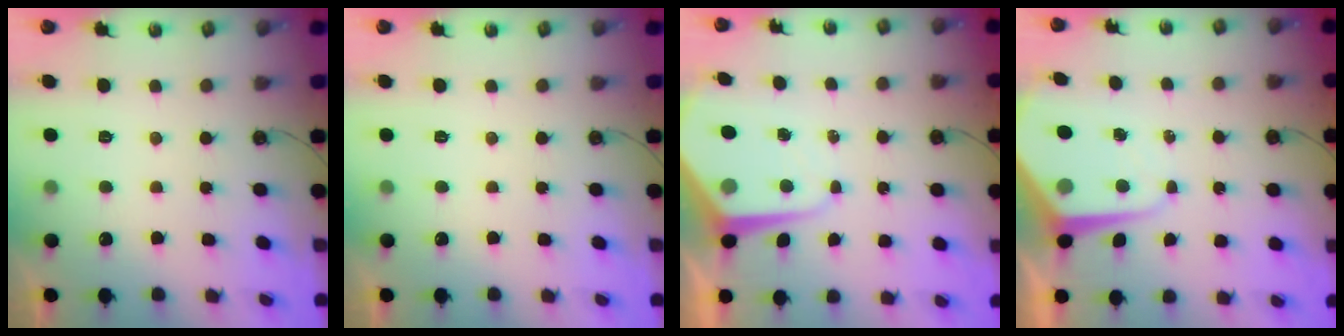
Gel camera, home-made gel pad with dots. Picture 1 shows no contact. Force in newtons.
{"total": 0.0}
{"total": 7.2, "press": 7.2, "slide": 0.5}
{"total": 7.2, "press": 7.2, "slide": 0.5}